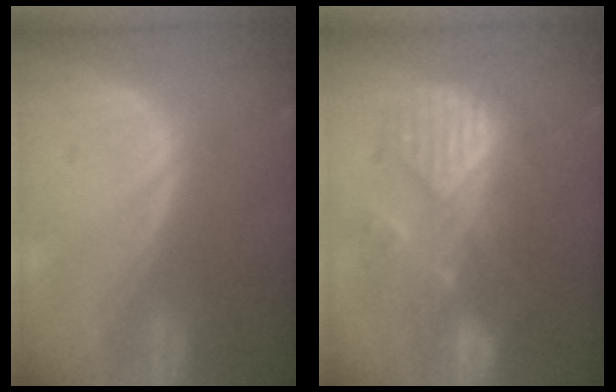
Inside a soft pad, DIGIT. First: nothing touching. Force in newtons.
{"total": 9.4, "press": 9.3, "slide": 1.6}